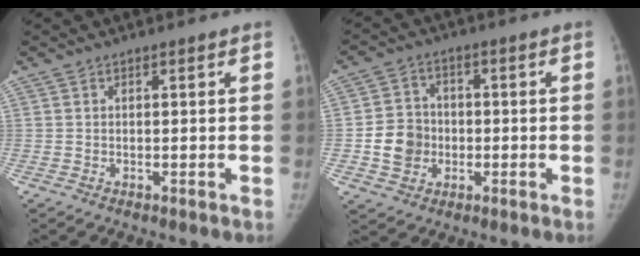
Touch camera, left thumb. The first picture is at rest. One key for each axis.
{"total": 8.1, "fx": -1.4, "fy": 7.2, "fz": 3.5, "tx": -0.038, "ty": 0.015, "tz": -0.025}